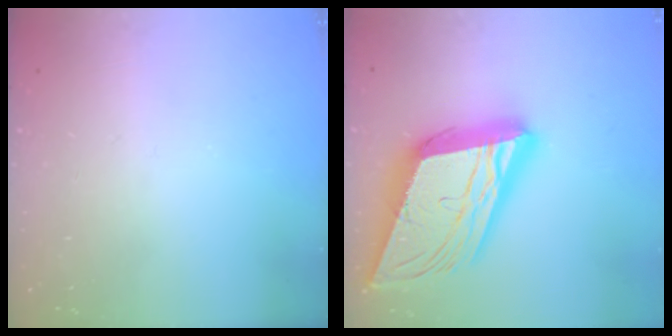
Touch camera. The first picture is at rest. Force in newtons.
{"total": 27.2, "press": 26.9, "slide": 4.5}